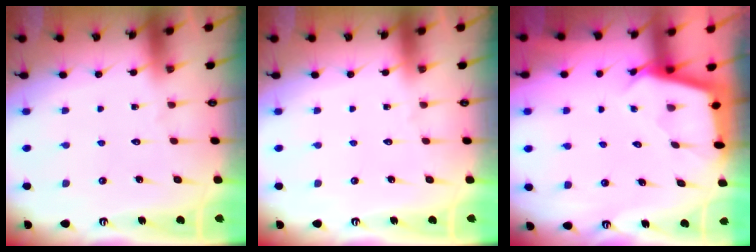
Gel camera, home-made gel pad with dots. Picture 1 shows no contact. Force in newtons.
{"total": 0.0}
{"total": 2.5, "press": 2.5, "slide": 0.1}